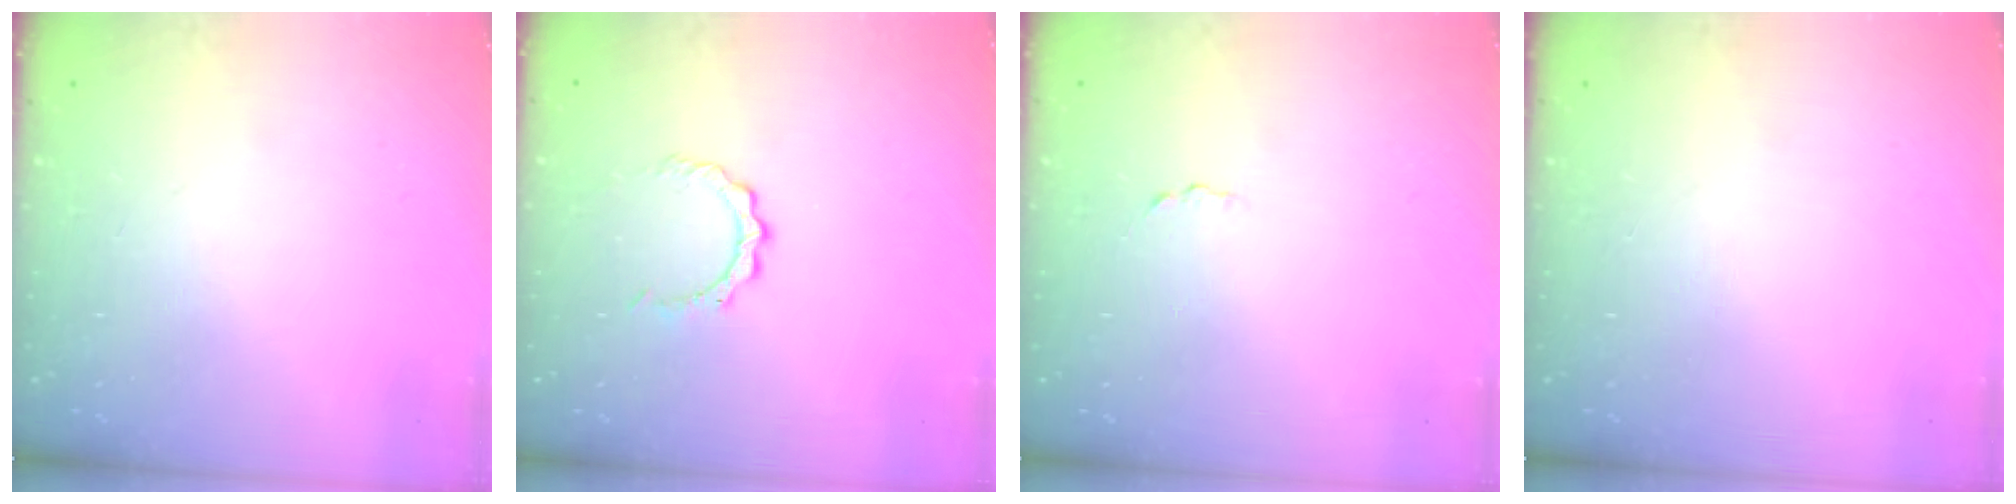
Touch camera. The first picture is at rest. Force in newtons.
{"total": 3.0, "press": 3.0, "slide": 0.2}
{"total": 1.6, "press": 1.6, "slide": 0.1}
{"total": 0.0}